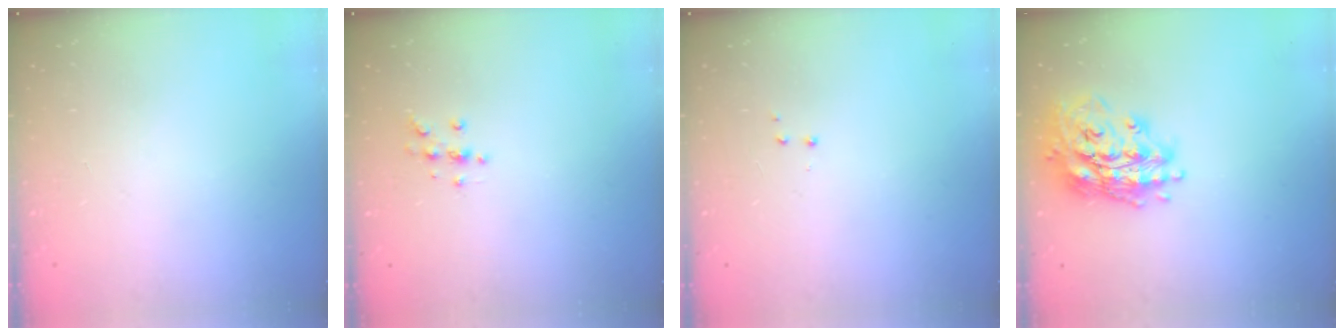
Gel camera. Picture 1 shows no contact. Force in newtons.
{"total": 5.0, "press": 4.8, "slide": 1.2}
{"total": 3.0, "press": 2.9, "slide": 0.7}
{"total": 17.9, "press": 17.7, "slide": 2.2}